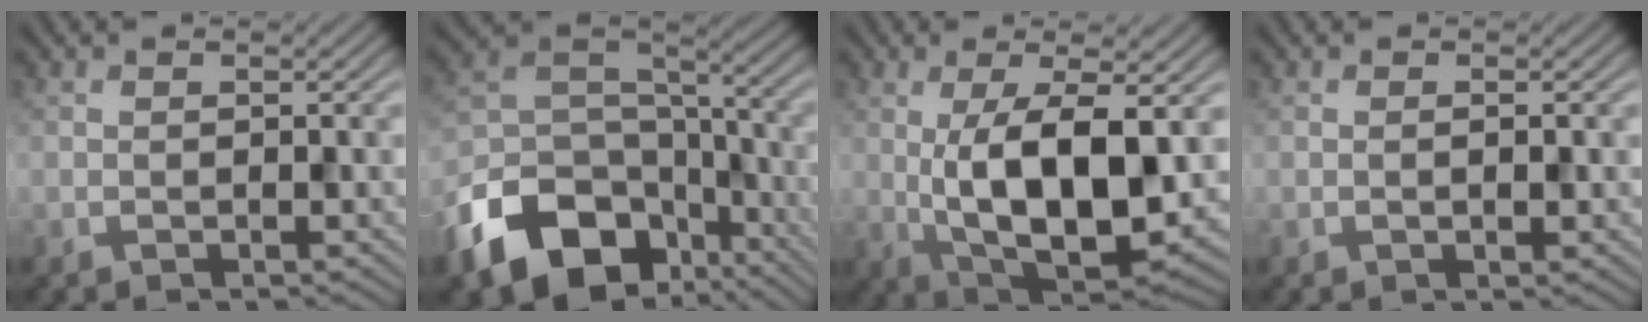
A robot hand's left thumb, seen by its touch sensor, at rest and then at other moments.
{"total": 15.5, "force": [-8.6, 10.1, 8.0], "torque": [-0.201, -0.042, -0.154]}
{"total": 12.8, "force": [-0.2, 5.4, 11.6], "torque": [-0.215, -0.011, 0.009]}
{"total": 1.2, "force": [-0.3, 0.3, 1.1], "torque": [-0.018, 0.000, -0.003]}